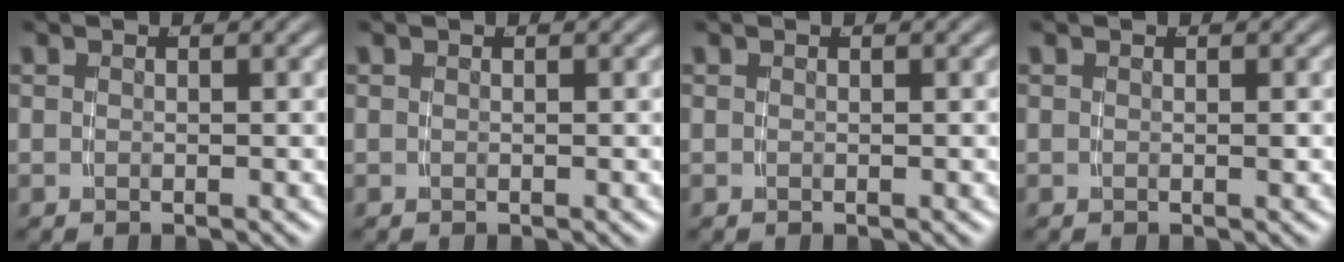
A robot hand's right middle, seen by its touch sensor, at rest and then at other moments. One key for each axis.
{"total": 0.0}
{"total": 0.0}
{"total": 0.0}